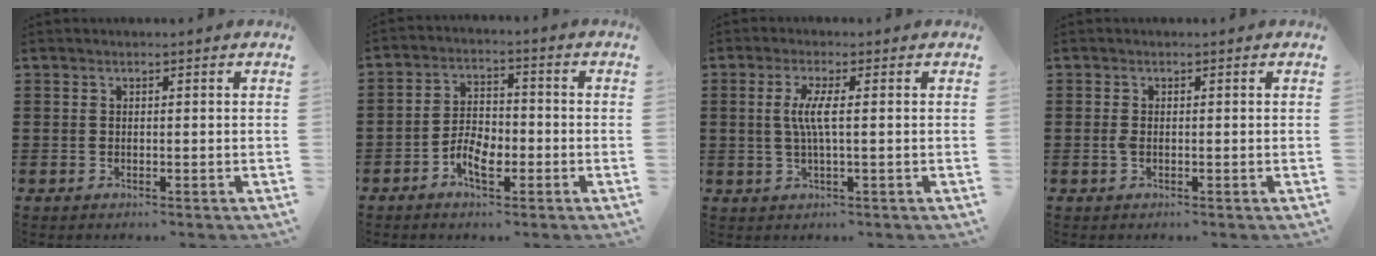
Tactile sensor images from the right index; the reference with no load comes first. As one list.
[{"total": 5.2, "force": [-2.5, 2.8, 3.6], "torque": [-0.076, 0.005, -0.049]}, {"total": 4.2, "force": [0.0, 0.3, 4.2], "torque": [-0.093, -0.009, -0.008]}, {"total": 1.1, "force": [-0.3, 0.4, 1.0], "torque": [-0.027, -0.005, -0.007]}]